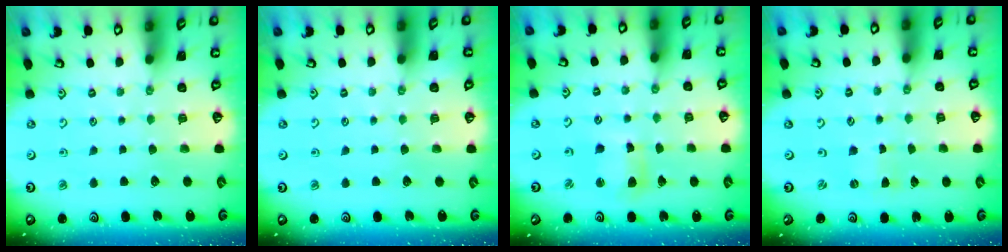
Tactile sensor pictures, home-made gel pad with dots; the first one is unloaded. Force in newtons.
{"total": 0.0}
{"total": 7.4, "press": 7.3, "slide": 1.2}
{"total": 0.5, "press": 0.4, "slide": 0.3}